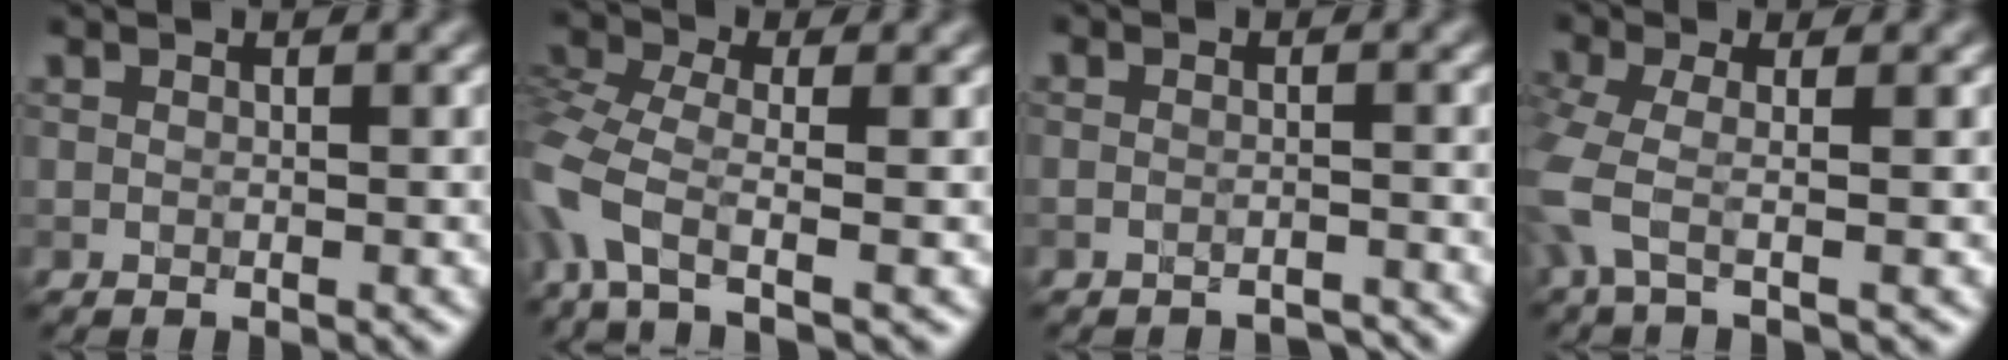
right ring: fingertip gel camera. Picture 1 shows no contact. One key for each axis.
{"total": 5.2, "fx": -2.4, "fy": 2.2, "fz": 4.1, "tx": -0.102, "ty": -0.008, "tz": -0.067}
{"total": 1.6, "fx": -1.6, "fy": 0.0, "fz": 0.1, "tx": 0.001, "ty": -0.004, "tz": -0.029}
{"total": 3.4, "fx": -1.4, "fy": 0.8, "fz": 3.0, "tx": -0.079, "ty": -0.013, "tz": -0.039}